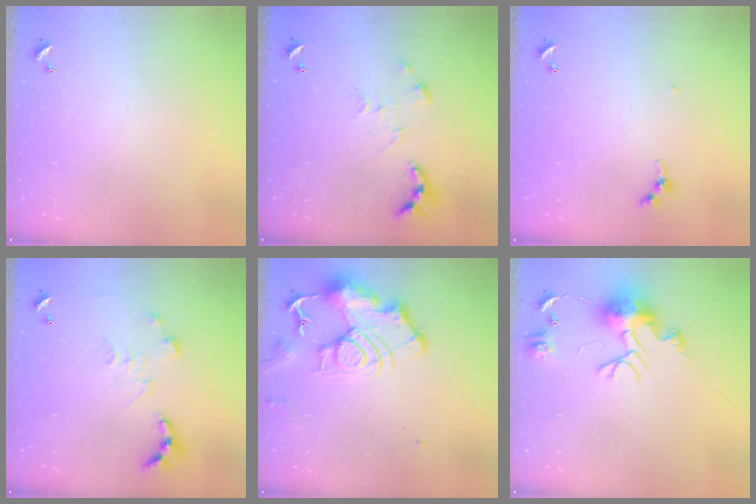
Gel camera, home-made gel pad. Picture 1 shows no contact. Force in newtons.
{"total": 0.0}
{"total": 3.8, "press": 3.8, "slide": 0.3}
{"total": 0.0}
{"total": 12.2, "press": 12.1, "slide": 1.4}
{"total": 10.5, "press": 10.5, "slide": 1.0}